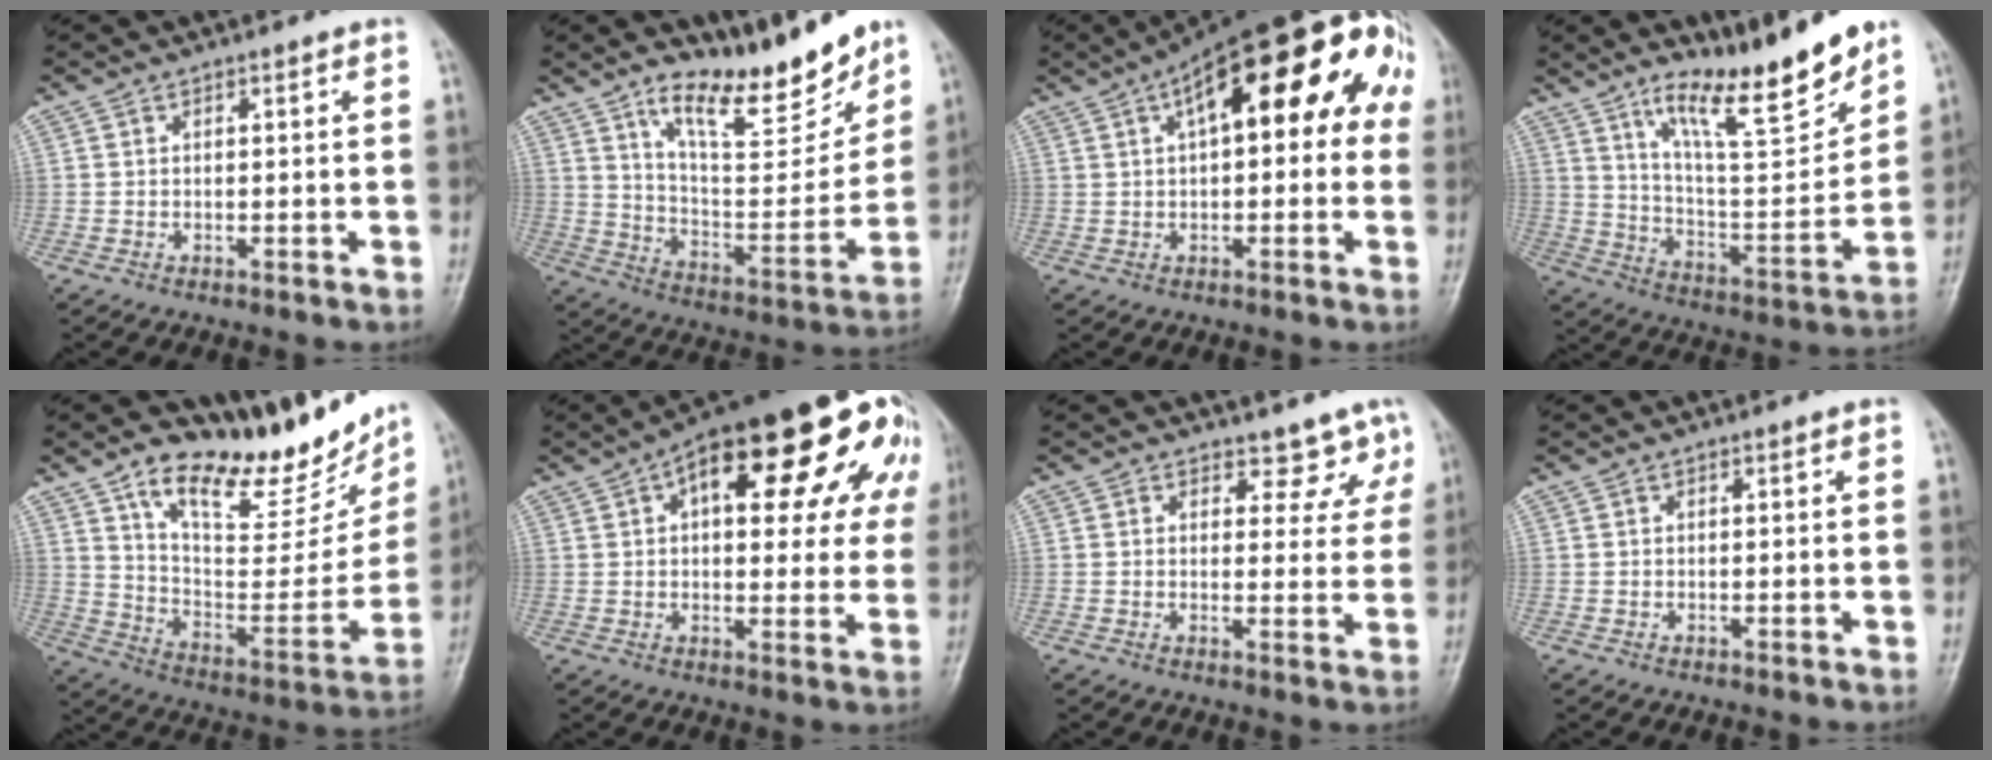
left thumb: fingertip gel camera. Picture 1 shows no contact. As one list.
[{"total": 16.8, "force": [12.5, 5.0, 10.0], "torque": [-0.113, -0.088, 0.216]}, {"total": 20.9, "force": [6.3, 8.8, 17.9], "torque": [-0.236, 0.053, 0.080]}, {"total": 18.0, "force": [12.9, 3.4, 12.1], "torque": [-0.159, -0.087, 0.224]}, {"total": 20.6, "force": [15.9, 7.2, 10.9], "torque": [-0.103, -0.088, 0.262]}, {"total": 24.9, "force": [9.4, 10.4, 20.6], "torque": [-0.256, 0.018, 0.116]}, {"total": 4.2, "force": [3.0, 2.7, 1.3], "torque": [0.022, -0.017, 0.035]}, {"total": 0.0}]